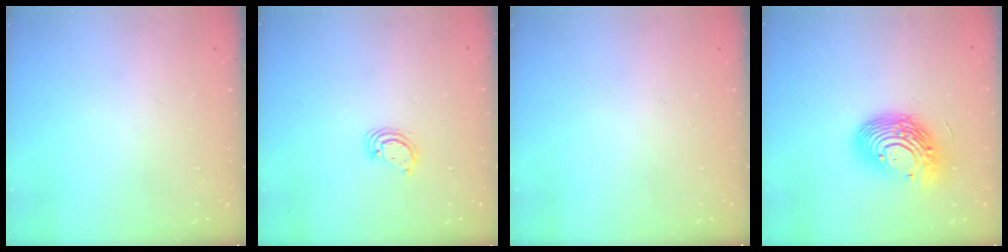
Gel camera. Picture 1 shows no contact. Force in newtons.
{"total": 2.9, "press": 2.9, "slide": 0.3}
{"total": 0.0}
{"total": 15.5, "press": 15.5, "slide": 1.4}